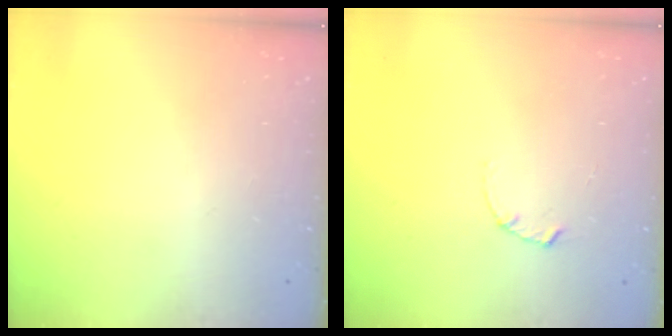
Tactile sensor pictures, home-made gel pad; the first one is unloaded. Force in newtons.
{"total": 1.7, "press": 1.6, "slide": 0.3}